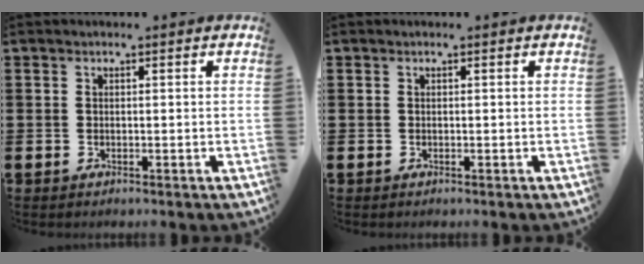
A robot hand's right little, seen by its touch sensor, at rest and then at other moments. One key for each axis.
{"total": 0.0}